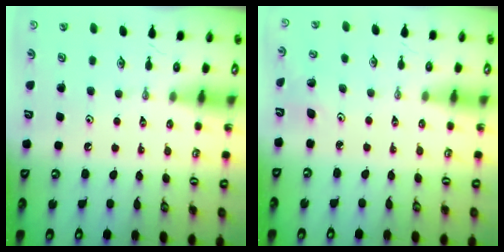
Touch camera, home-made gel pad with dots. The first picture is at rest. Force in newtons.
{"total": 2.8, "press": 2.7, "slide": 1.0}